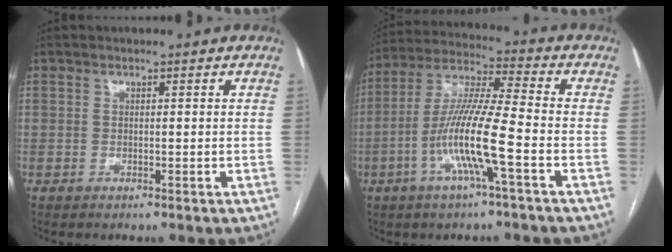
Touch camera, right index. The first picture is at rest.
{"total": 12.6, "force": [-4.1, 0.0, 11.9], "torque": [-0.240, -0.001, -0.085]}